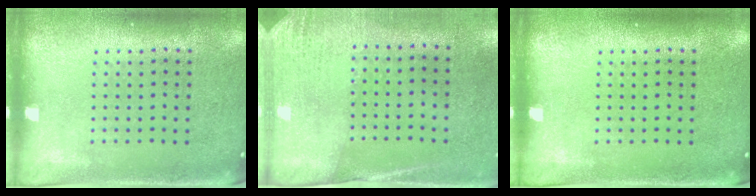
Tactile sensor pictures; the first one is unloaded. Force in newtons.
{"total": 2.6, "press": 2.3, "slide": 1.3}
{"total": 0.0}